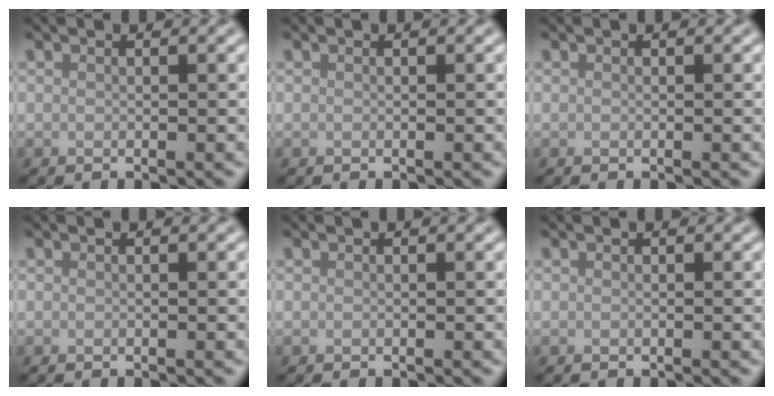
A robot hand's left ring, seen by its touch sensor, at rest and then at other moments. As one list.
[{"total": 0.0}, {"total": 0.0}, {"total": 0.0}, {"total": 0.0}, {"total": 0.0}]